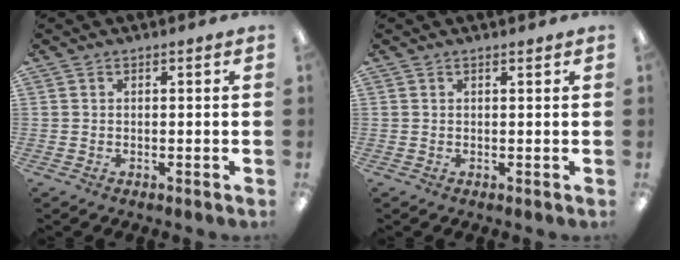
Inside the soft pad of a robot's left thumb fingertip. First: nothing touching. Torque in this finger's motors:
{"motor_torque": [0.25, -0.05, 0.17, -0.08, 0.00]}